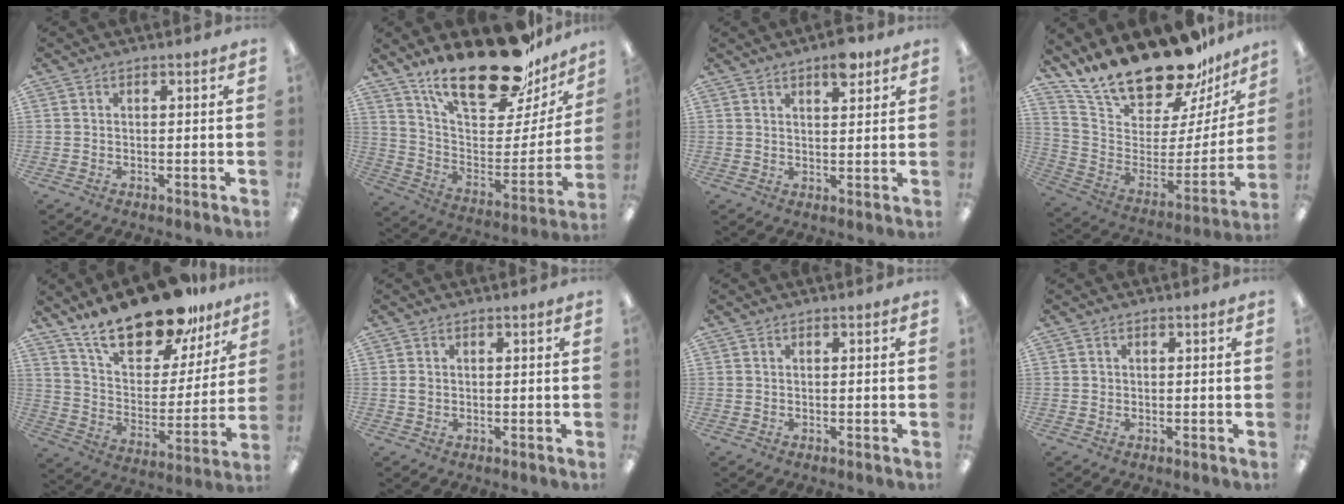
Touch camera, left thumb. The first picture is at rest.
{"total": 26.9, "force": [20.2, 9.6, 14.9], "torque": [-0.218, -0.135, 0.344]}
{"total": 5.4, "force": [3.9, 2.0, 3.1], "torque": [-0.028, -0.023, 0.064]}
{"total": 22.2, "force": [19.9, 6.1, 7.7], "torque": [-0.138, -0.158, 0.357]}
{"total": 22.1, "force": [17.2, 8.7, 10.8], "torque": [-0.181, -0.112, 0.298]}
{"total": 1.3, "force": [0.1, 1.1, 0.7], "torque": [-0.013, 0.005, 0.001]}
{"total": 0.0}
{"total": 0.7, "force": [0.1, 0.6, 0.0], "torque": [0.000, 0.005, 0.000]}